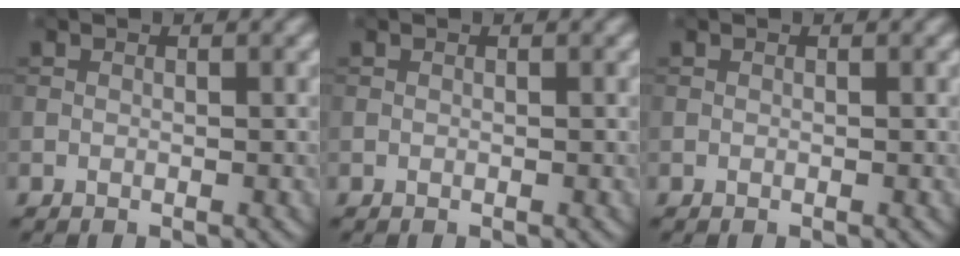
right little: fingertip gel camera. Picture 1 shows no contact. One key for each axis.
{"total": 0.0}
{"total": 0.0}